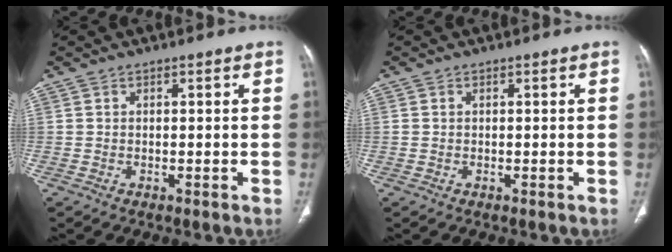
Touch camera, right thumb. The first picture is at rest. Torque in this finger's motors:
{"motor_torque": [0.51, 0.33, -0.51, 0.34, 0.02]}